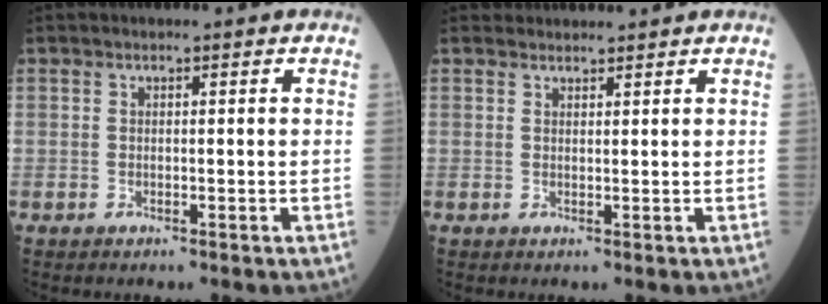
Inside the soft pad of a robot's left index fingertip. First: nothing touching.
{"total": 2.4, "force": [2.4, 0.4, -0.1], "torque": [-0.002, 0.019, 0.040]}